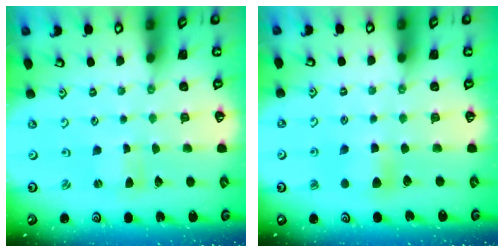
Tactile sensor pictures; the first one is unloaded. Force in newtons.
{"total": 6.4, "press": 6.3, "slide": 0.7}